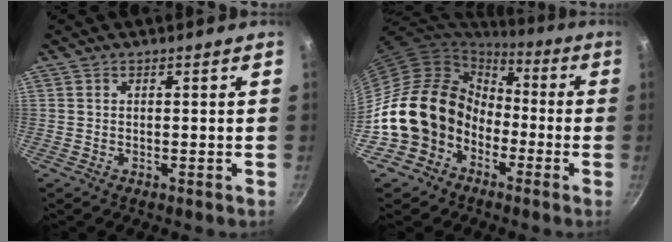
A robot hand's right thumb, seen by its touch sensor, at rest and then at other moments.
{"total": 16.6, "force": [-5.0, 13.8, 7.6], "torque": [-0.095, 0.057, -0.078]}